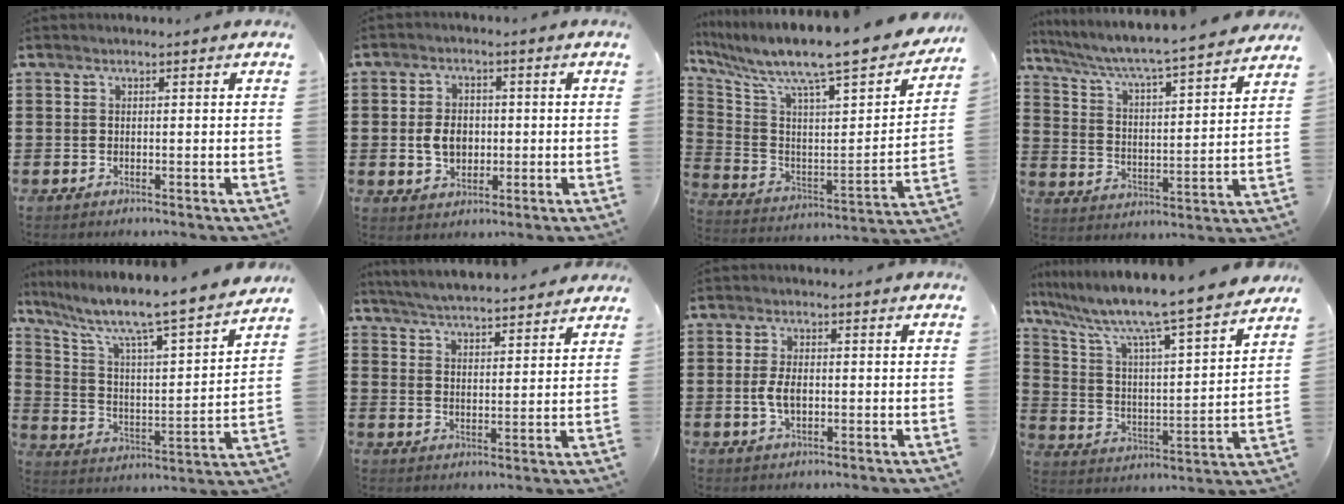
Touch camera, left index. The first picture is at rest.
{"total": 4.8, "force": [-0.4, 3.6, 3.2], "torque": [-0.067, 0.003, -0.014]}
{"total": 10.1, "force": [8.3, 0.8, 5.6], "torque": [-0.129, -0.077, 0.125]}
{"total": 5.1, "force": [4.6, -0.5, 2.1], "torque": [-0.063, -0.044, 0.068]}
{"total": 7.1, "force": [5.8, 0.4, 4.0], "torque": [-0.106, -0.053, 0.087]}
{"total": 5.2, "force": [5.1, -0.2, 0.8], "torque": [-0.037, -0.026, 0.091]}
{"total": 3.9, "force": [-0.5, 2.0, 3.3], "torque": [-0.077, -0.002, -0.013]}
{"total": 8.8, "force": [7.8, -0.6, 4.1], "torque": [-0.115, -0.071, 0.120]}